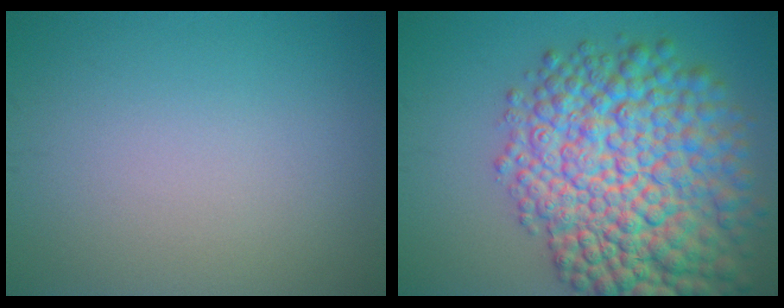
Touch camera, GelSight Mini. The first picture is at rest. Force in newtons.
{"total": 14.1, "press": 14.1, "slide": 0.4}